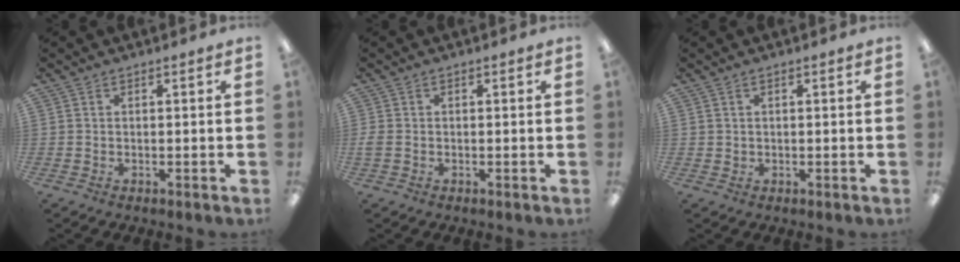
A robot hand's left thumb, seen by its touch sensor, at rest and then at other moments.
{"total": 1.4, "force": [-0.3, 1.0, 0.9], "torque": [-0.016, 0.004, -0.006]}
{"total": 0.9, "force": [0.4, 0.8, 0.2], "torque": [-0.006, 0.005, 0.006]}